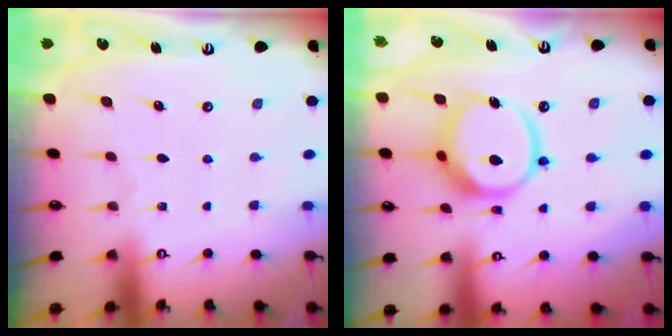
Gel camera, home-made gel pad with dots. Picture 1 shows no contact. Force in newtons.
{"total": 15.3, "press": 15.1, "slide": 1.8}